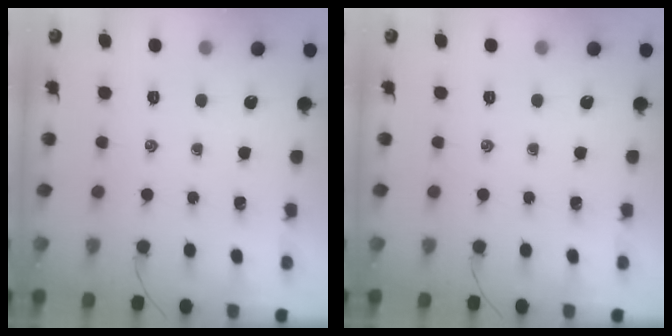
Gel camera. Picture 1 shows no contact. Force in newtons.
{"total": 0.0}